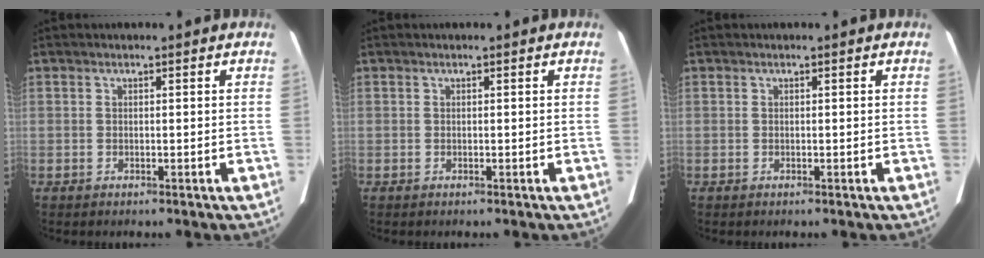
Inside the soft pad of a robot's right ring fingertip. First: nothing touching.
{"total": 0.0}
{"total": 0.0}